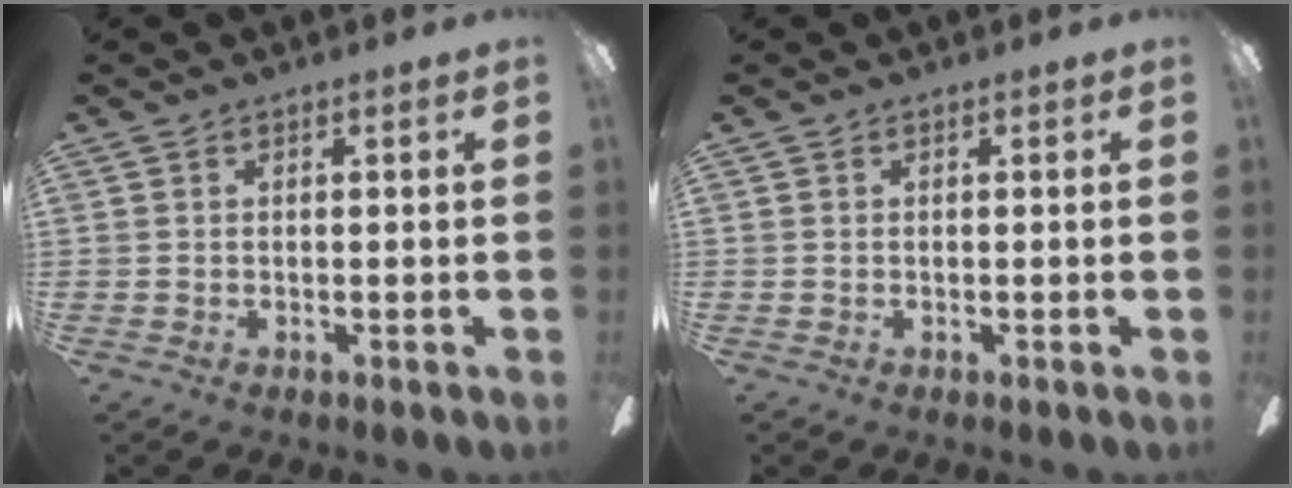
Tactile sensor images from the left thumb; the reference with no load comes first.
{"total": 0.0}